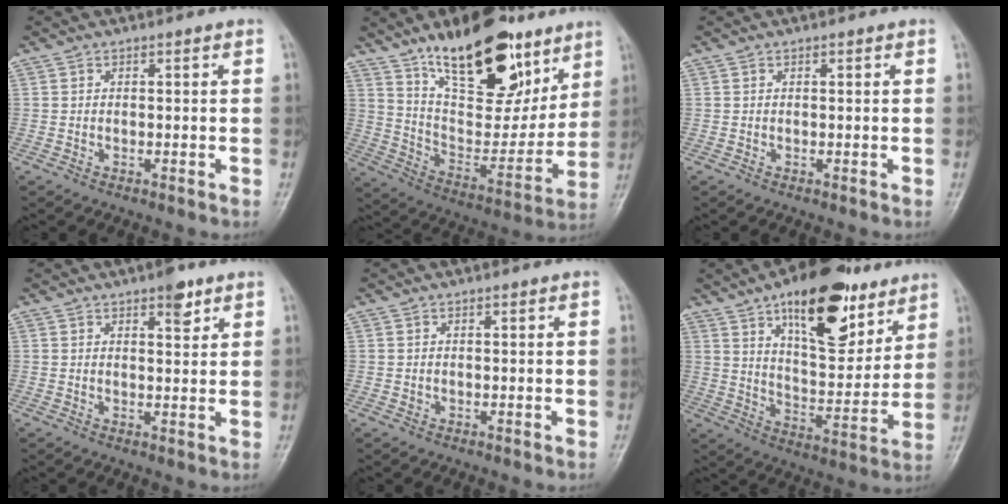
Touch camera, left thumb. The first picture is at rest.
{"total": 25.3, "force": [15.8, 11.2, 16.3], "torque": [-0.201, -0.063, 0.261]}
{"total": 0.0}
{"total": 4.0, "force": [2.5, 1.6, 2.6], "torque": [-0.023, -0.012, 0.034]}
{"total": 0.7, "force": [0.2, 0.6, 0.4], "torque": [-0.002, 0.001, 0.004]}
{"total": 20.9, "force": [12.0, 9.3, 14.4], "torque": [-0.171, -0.054, 0.191]}